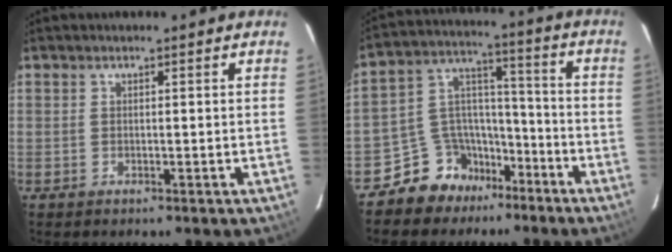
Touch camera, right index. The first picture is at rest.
{"total": 11.1, "force": [-7.9, 7.5, 2.2], "torque": [-0.050, 0.065, -0.132]}